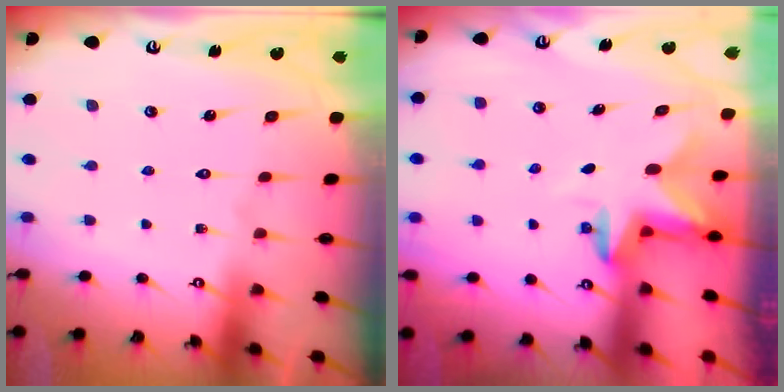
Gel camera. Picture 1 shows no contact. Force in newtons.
{"total": 2.8, "press": 2.8, "slide": 0.5}